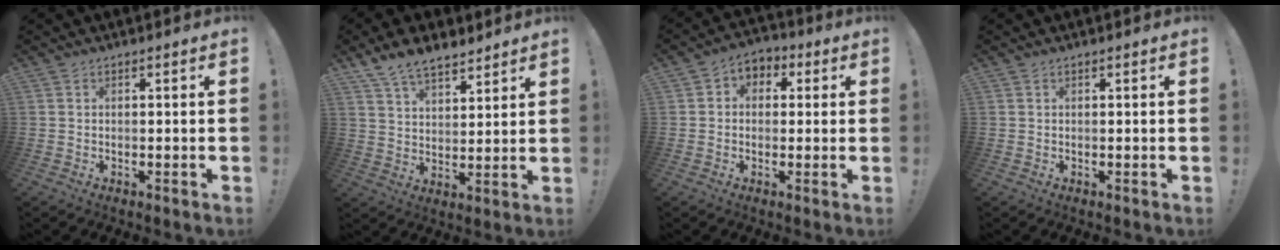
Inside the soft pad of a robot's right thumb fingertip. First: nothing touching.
{"total": 9.5, "force": [7.7, 4.1, 3.7], "torque": [-0.067, -0.047, 0.148]}
{"total": 4.9, "force": [-0.8, 4.4, 2.2], "torque": [-0.021, 0.015, -0.014]}
{"total": 0.0}